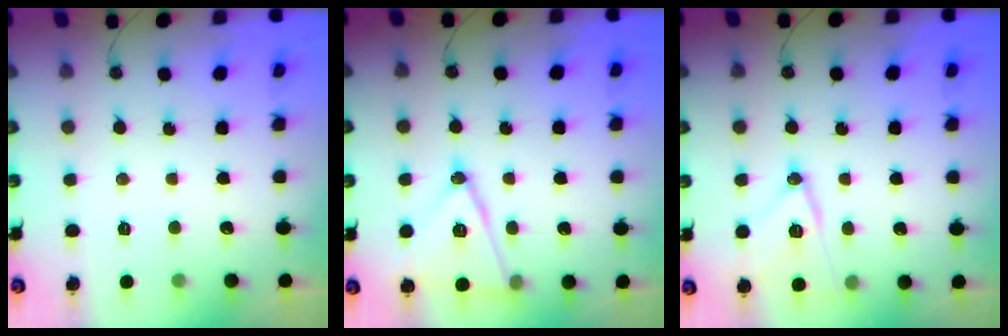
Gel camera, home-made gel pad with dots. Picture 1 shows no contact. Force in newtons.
{"total": 14.8, "press": 14.4, "slide": 3.4}
{"total": 13.3, "press": 13.3, "slide": 1.4}